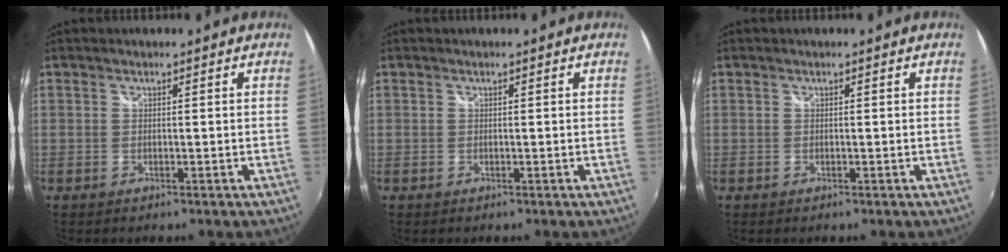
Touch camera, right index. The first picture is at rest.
{"total": 0.0}
{"total": 0.0}